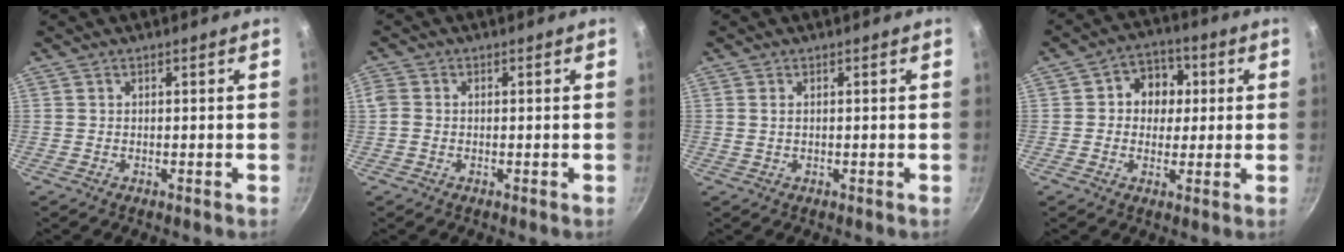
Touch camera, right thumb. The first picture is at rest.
{"total": 2.5, "force": [-0.2, 2.1, 1.3], "torque": [-0.027, 0.004, -0.008]}
{"total": 1.1, "force": [0.3, 0.6, 0.9], "torque": [-0.015, 0.001, 0.005]}
{"total": 8.2, "force": [1.3, 7.1, 4.0], "torque": [-0.015, 0.006, 0.007]}